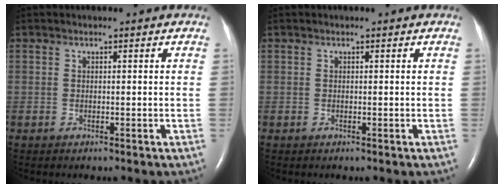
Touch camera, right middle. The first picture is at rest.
{"total": 0.0}